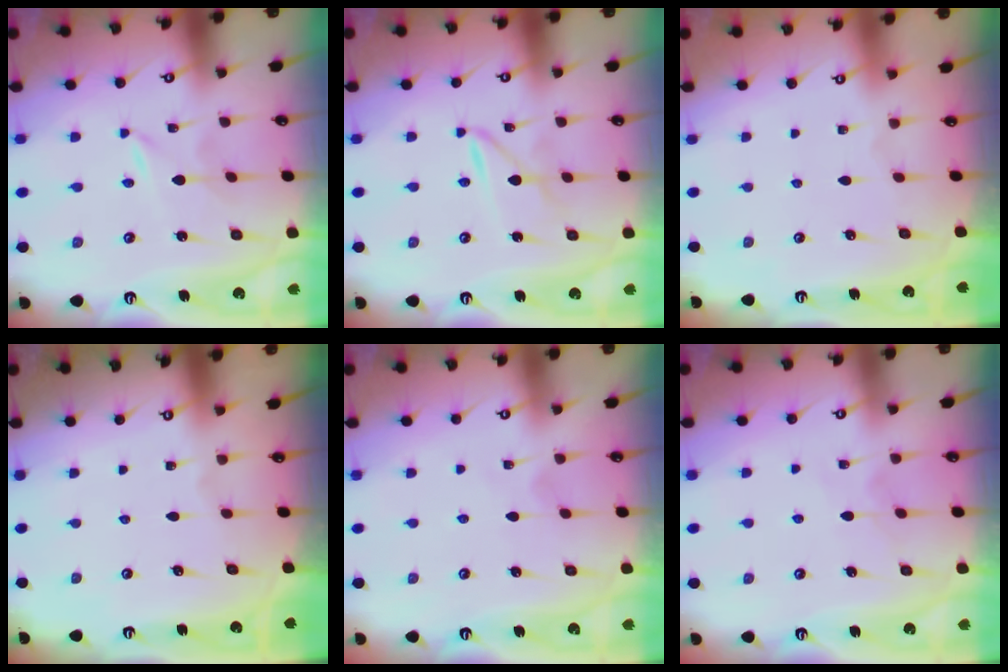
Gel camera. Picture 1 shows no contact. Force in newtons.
{"total": 3.0, "press": 3.0, "slide": 0.3}
{"total": 0.0}
{"total": 0.0}
{"total": 2.4, "press": 2.4, "slide": 0.2}
{"total": 5.0, "press": 5.0, "slide": 0.5}